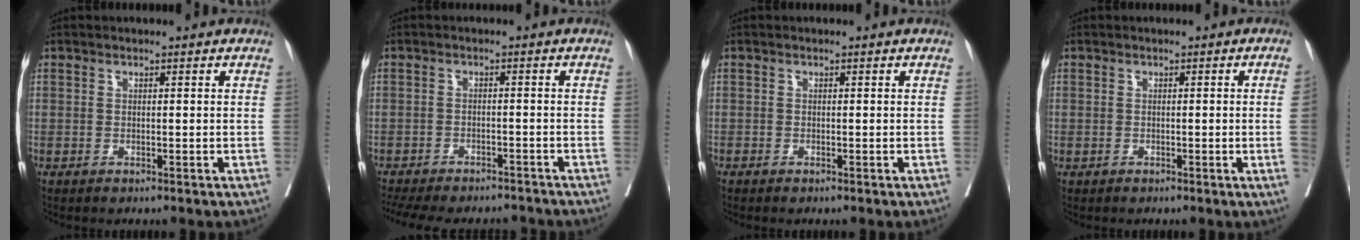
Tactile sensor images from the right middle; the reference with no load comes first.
{"total": 14.9, "force": [-13.2, 4.6, 5.2], "torque": [-0.115, -0.006, -0.174]}
{"total": 0.0}
{"total": 2.0, "force": [-0.1, -1.1, 1.7], "torque": [-0.022, -0.001, 0.000]}